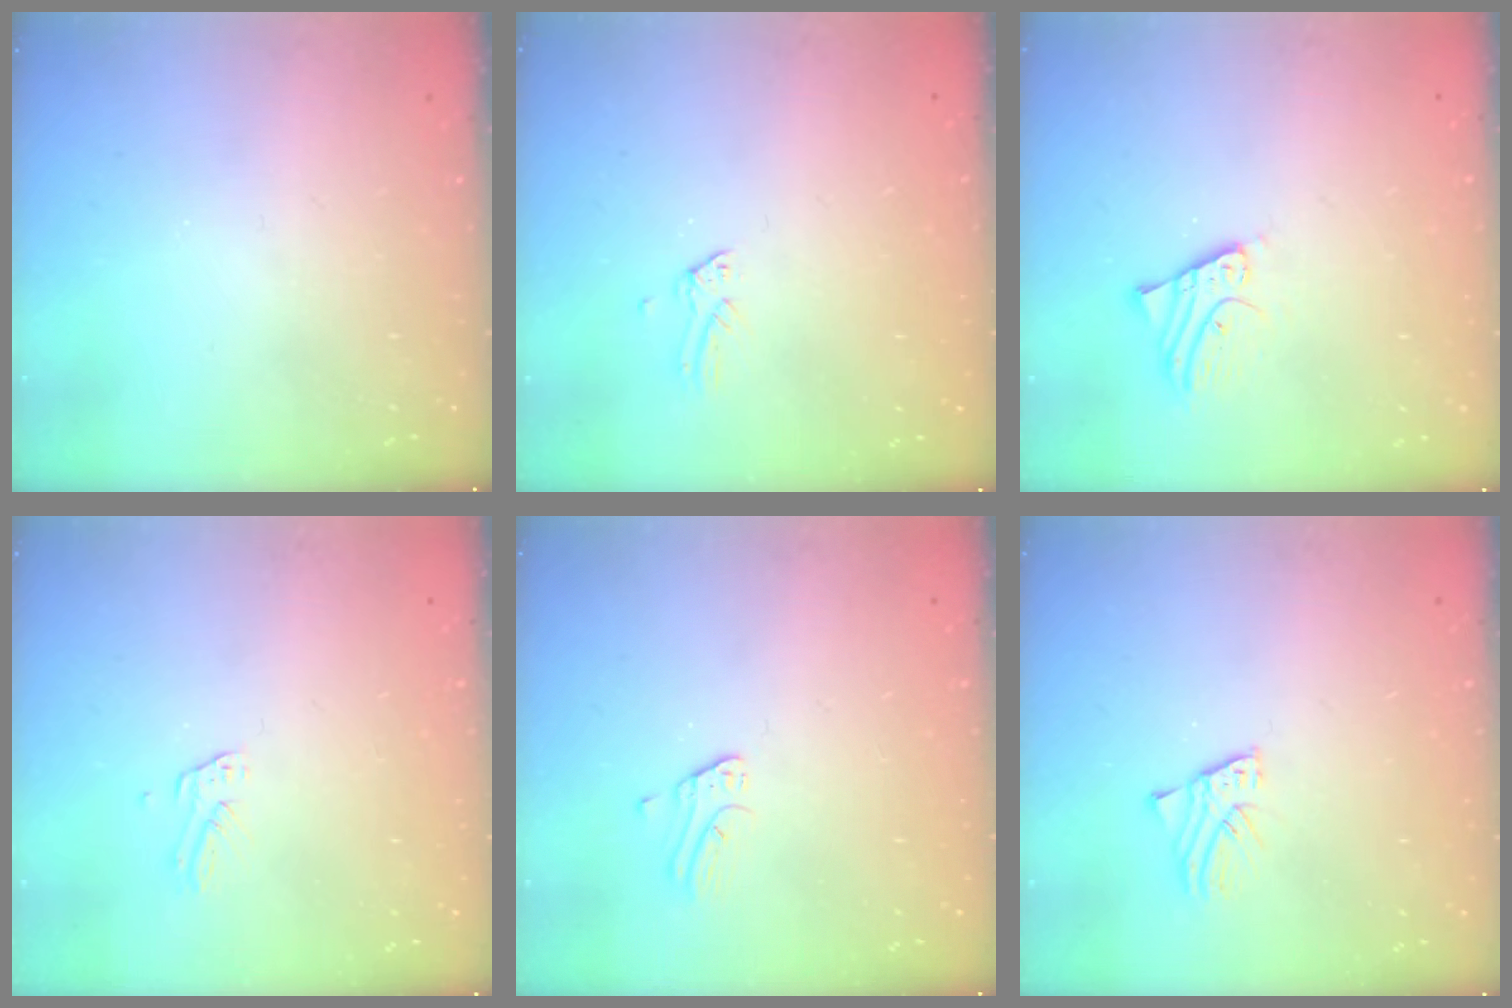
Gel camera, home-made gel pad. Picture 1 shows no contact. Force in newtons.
{"total": 0.0}
{"total": 3.2, "press": 3.2, "slide": 0.2}
{"total": 2.7, "press": 2.7, "slide": 0.1}
{"total": 1.3, "press": 1.3, "slide": 0.1}
{"total": 1.6, "press": 1.6, "slide": 0.2}